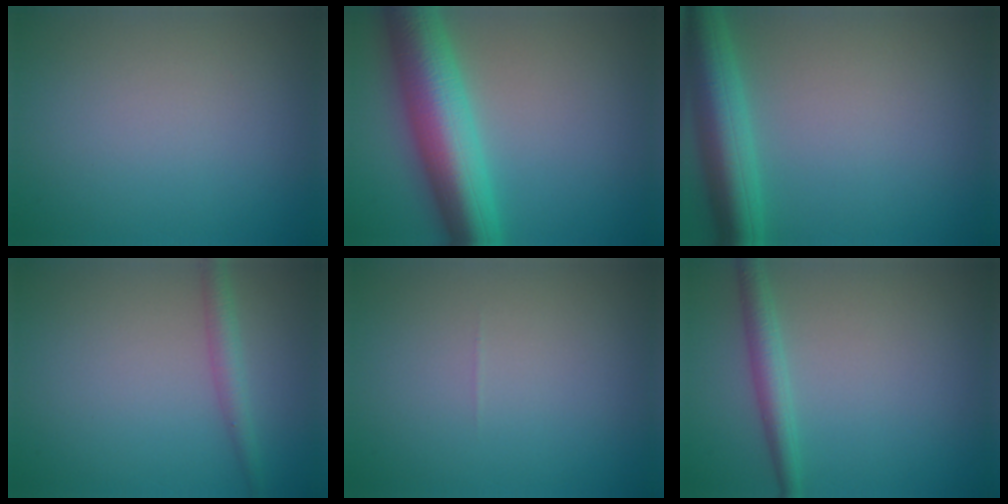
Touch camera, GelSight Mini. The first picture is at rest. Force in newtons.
{"total": 9.9, "press": 9.9, "slide": 0.1}
{"total": 6.6, "press": 6.6, "slide": 0.3}
{"total": 2.0, "press": 2.0, "slide": 0.1}
{"total": 0.0}
{"total": 2.4, "press": 2.4, "slide": 0.1}